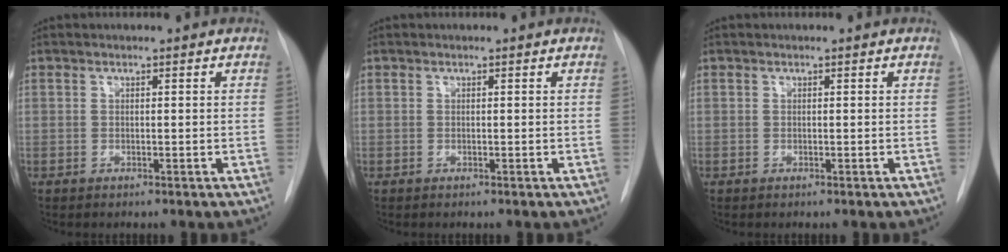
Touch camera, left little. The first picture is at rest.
{"total": 0.0}
{"total": 0.0}